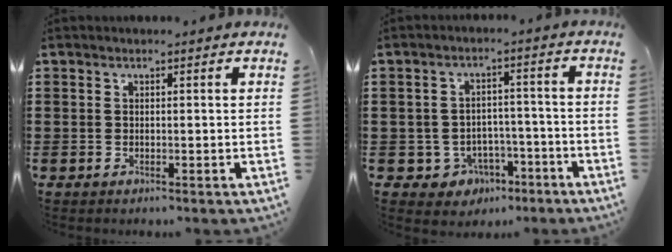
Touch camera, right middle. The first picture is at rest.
{"total": 3.9, "force": [-2.6, 2.9, 0.9], "torque": [-0.027, 0.010, -0.051]}